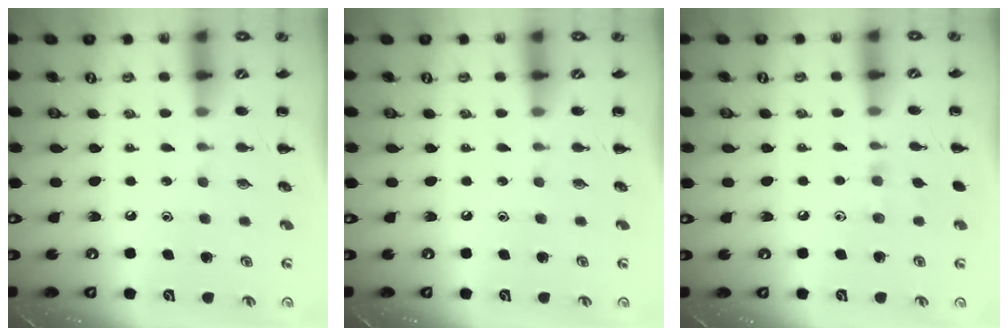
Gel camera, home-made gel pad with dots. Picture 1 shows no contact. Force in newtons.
{"total": 0.0}
{"total": 5.7, "press": 5.5, "slide": 1.7}